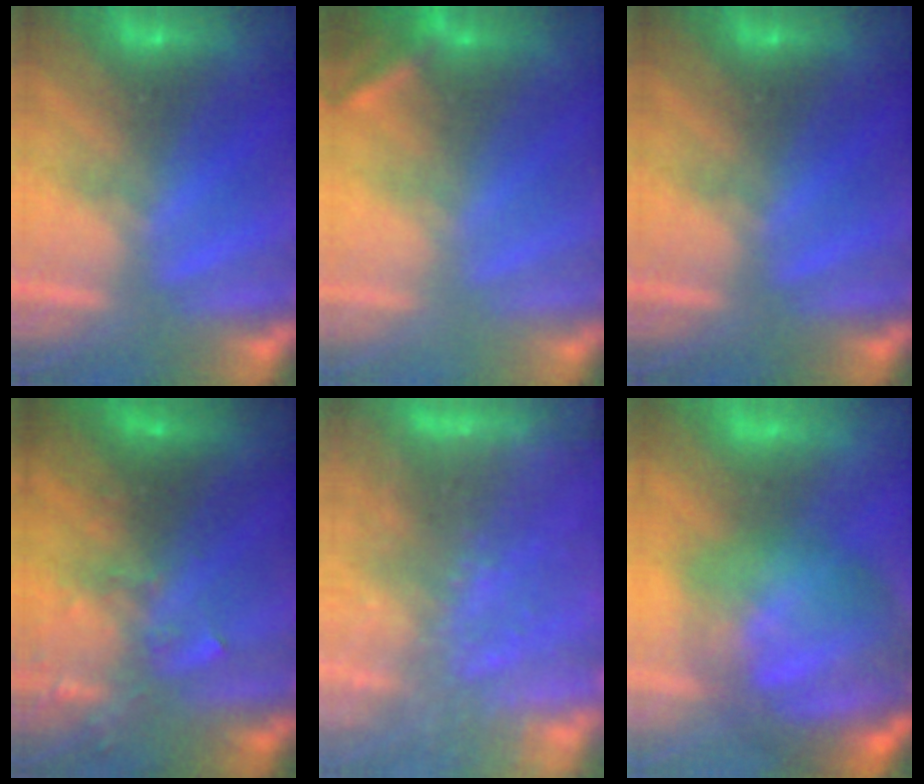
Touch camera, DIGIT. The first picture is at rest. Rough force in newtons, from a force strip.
{"total": 2.6}
{"total": 0.0}
{"total": 3.1}
{"total": 5.8}
{"total": 11.3}